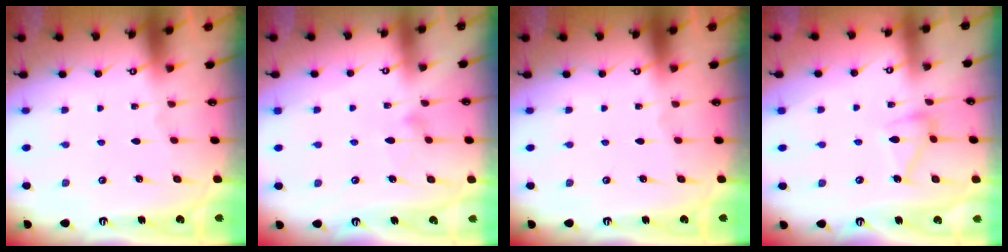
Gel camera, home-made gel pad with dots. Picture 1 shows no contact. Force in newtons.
{"total": 7.7, "press": 7.7, "slide": 0.4}
{"total": 0.0}
{"total": 10.4, "press": 10.4, "slide": 0.5}